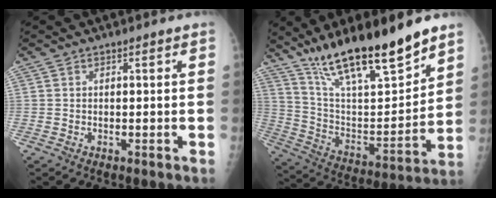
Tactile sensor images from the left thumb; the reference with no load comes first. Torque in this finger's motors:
{"motor_torque": [0.78, 0.69, 1.45, -1.32, 0.38]}